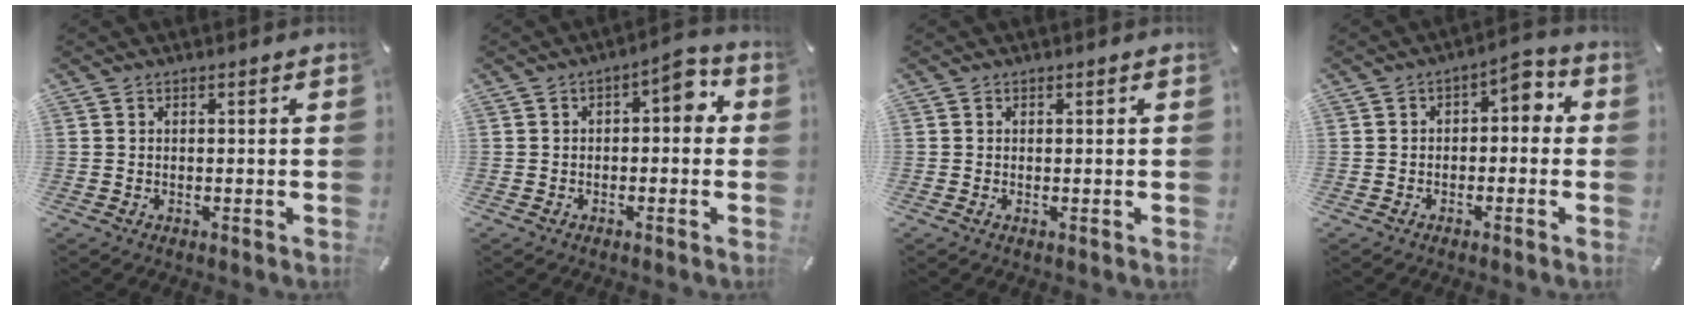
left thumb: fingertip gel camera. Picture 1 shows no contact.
{"total": 5.8, "force": [0.4, 3.1, 4.9], "torque": [-0.064, 0.004, -0.004]}
{"total": 0.0}
{"total": 4.3, "force": [-0.5, 2.8, 3.2], "torque": [-0.049, 0.010, -0.020]}